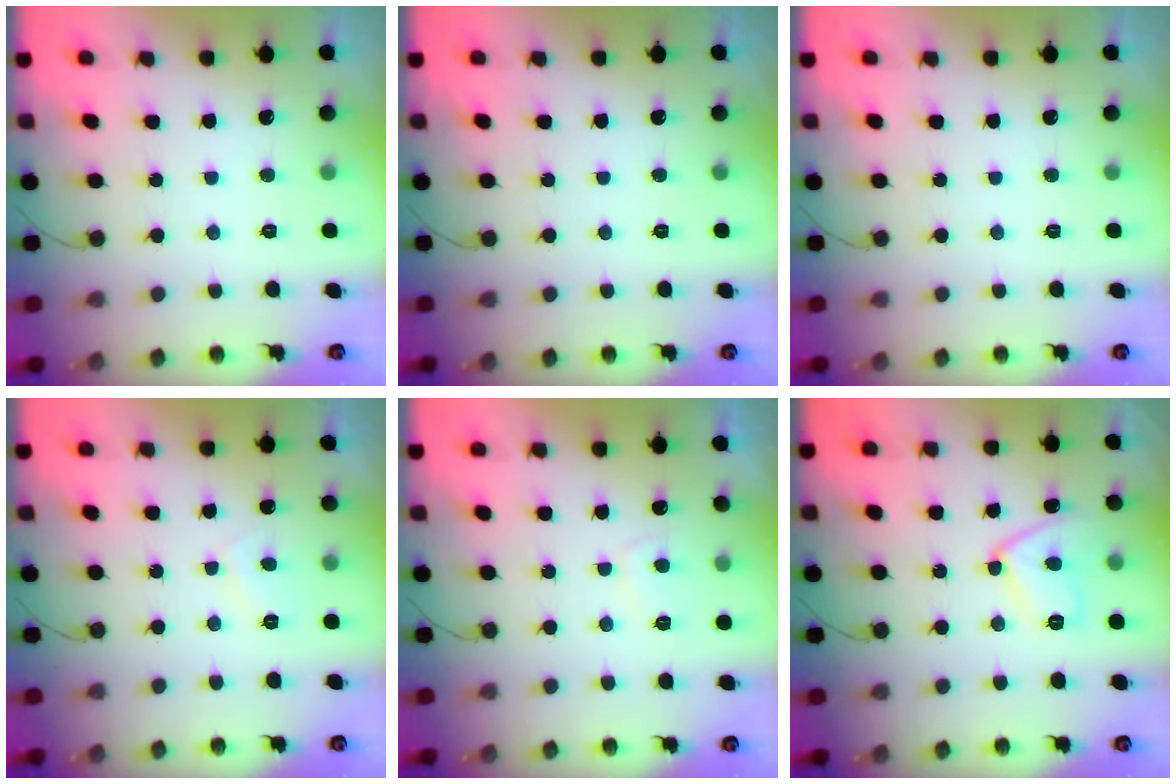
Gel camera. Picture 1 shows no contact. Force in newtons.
{"total": 0.0}
{"total": 0.0}
{"total": 2.2, "press": 2.0, "slide": 0.8}
{"total": 2.9, "press": 2.8, "slide": 0.6}
{"total": 8.8, "press": 8.7, "slide": 0.8}